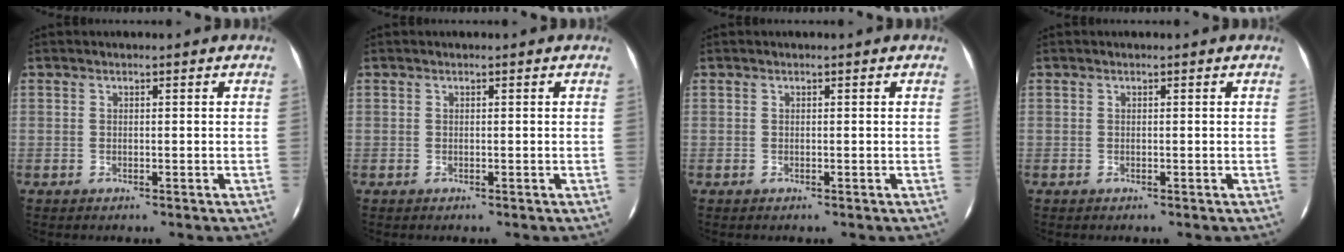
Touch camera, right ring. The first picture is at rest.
{"total": 0.0}
{"total": 0.0}
{"total": 0.0}